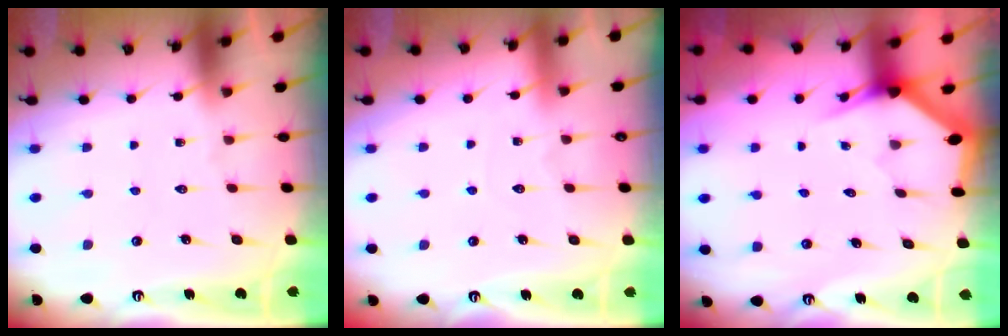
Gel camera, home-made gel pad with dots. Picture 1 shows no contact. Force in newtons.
{"total": 2.7, "press": 2.7, "slide": 0.3}
{"total": 3.1, "press": 3.1, "slide": 0.1}